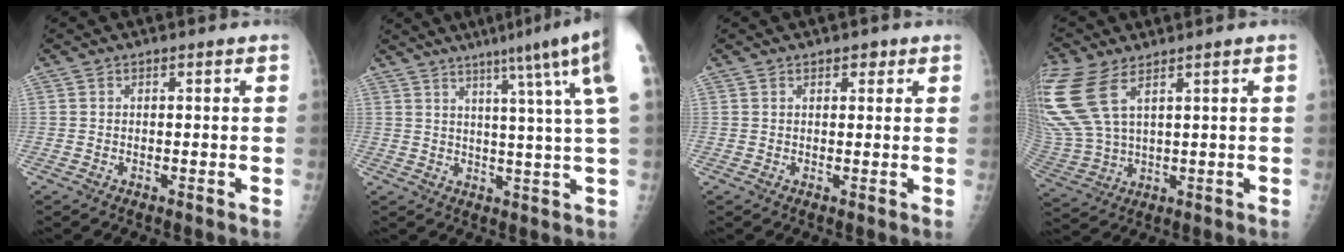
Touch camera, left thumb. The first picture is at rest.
{"total": 15.9, "force": [8.4, -0.2, 13.5], "torque": [-0.180, -0.023, 0.097]}
{"total": 1.7, "force": [1.1, 1.0, 0.8], "torque": [0.007, -0.006, 0.011]}
{"total": 16.5, "force": [7.8, 7.6, 12.3], "torque": [-0.321, -0.013, 0.170]}